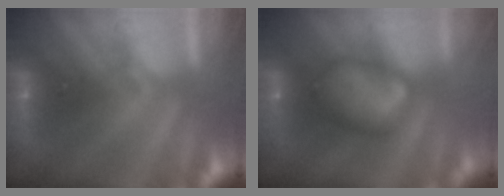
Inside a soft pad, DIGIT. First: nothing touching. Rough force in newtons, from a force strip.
{"total": 5.8}